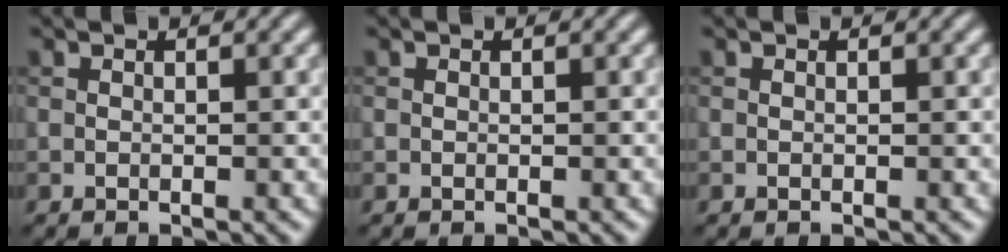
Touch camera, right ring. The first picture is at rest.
{"total": 0.0}
{"total": 0.0}